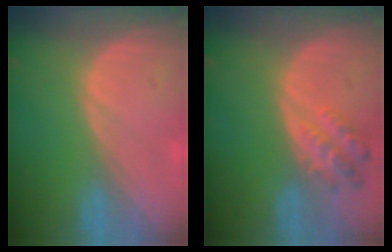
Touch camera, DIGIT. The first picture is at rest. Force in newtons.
{"total": 5.1, "press": 4.8, "slide": 1.7}